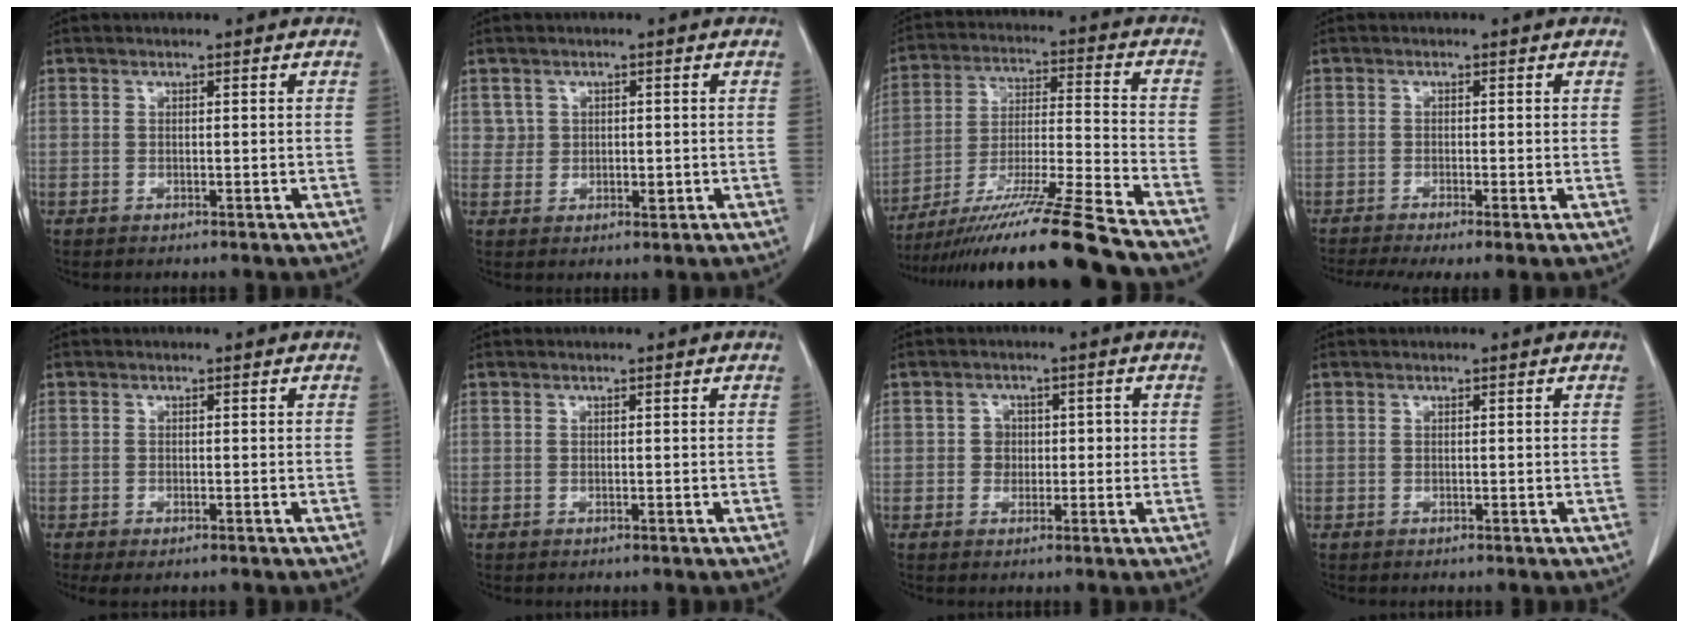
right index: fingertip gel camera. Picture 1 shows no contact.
{"total": 2.3, "force": [0.4, 2.1, 0.8], "torque": [-0.008, -0.001, 0.006]}
{"total": 20.9, "force": [-17.3, -1.7, 11.6], "torque": [-0.192, -0.028, -0.299]}
{"total": 6.4, "force": [-4.3, 1.0, 4.7], "torque": [-0.078, -0.013, -0.074]}
{"total": 1.9, "force": [-1.3, 0.5, 1.3], "torque": [-0.019, -0.006, -0.018]}
{"total": 0.0}
{"total": 2.7, "force": [-0.1, 2.5, 1.0], "torque": [-0.005, 0.011, -0.004]}
{"total": 0.0}